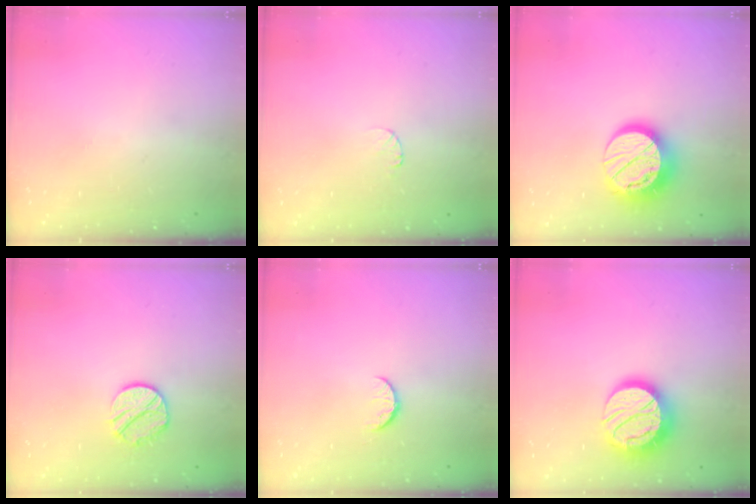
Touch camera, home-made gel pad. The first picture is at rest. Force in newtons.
{"total": 3.5, "press": 3.5, "slide": 0.4}
{"total": 16.1, "press": 16.1, "slide": 1.2}
{"total": 8.8, "press": 8.8, "slide": 0.4}
{"total": 5.6, "press": 5.6, "slide": 0.6}
{"total": 20.0, "press": 20.0, "slide": 1.3}